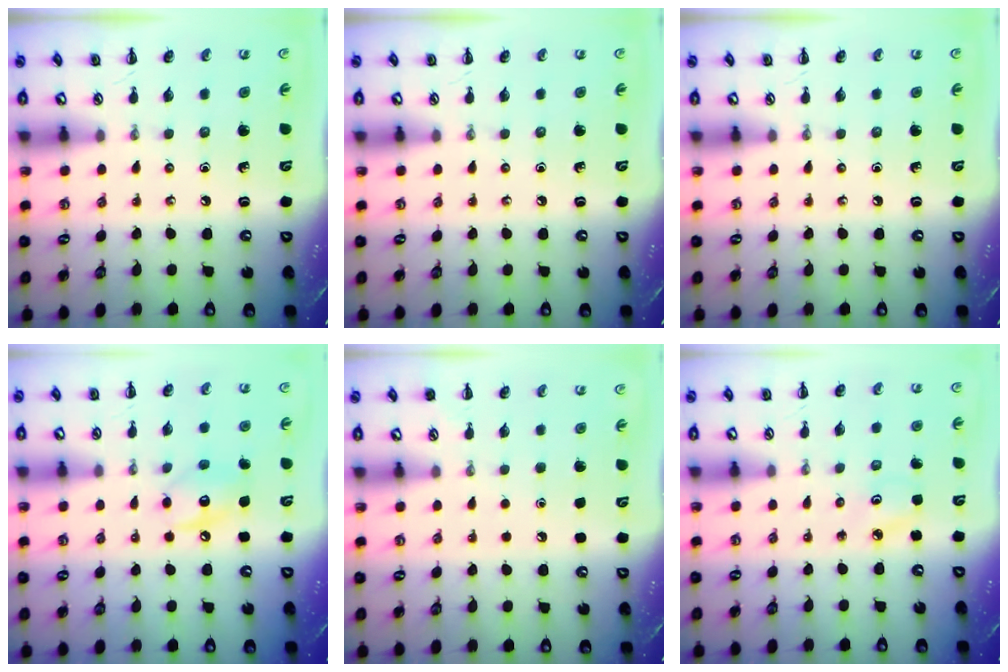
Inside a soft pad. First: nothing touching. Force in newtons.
{"total": 0.0}
{"total": 0.0}
{"total": 9.5, "press": 9.5, "slide": 0.8}
{"total": 1.6, "press": 1.6, "slide": 0.1}
{"total": 2.3, "press": 2.2, "slide": 0.5}